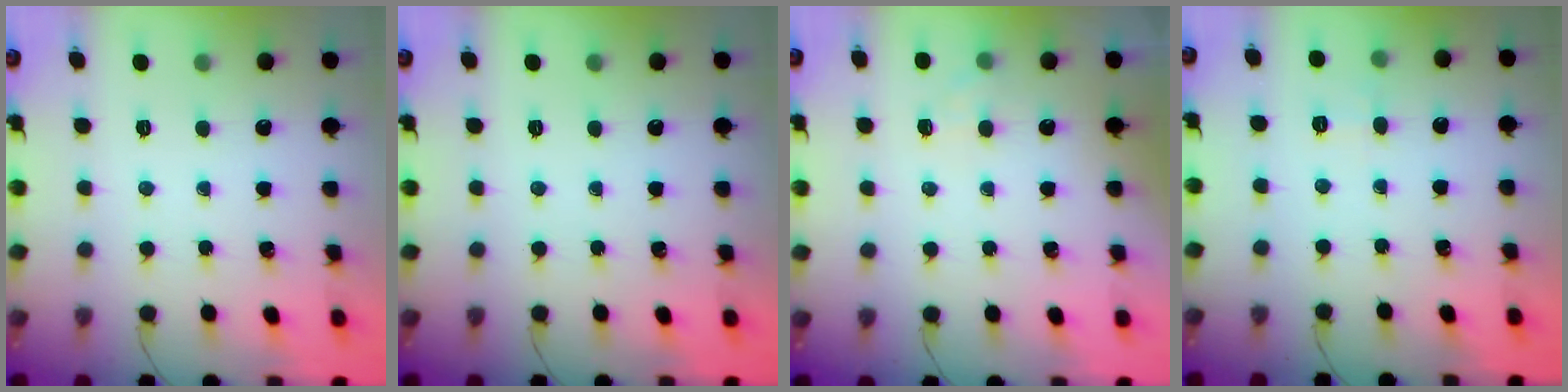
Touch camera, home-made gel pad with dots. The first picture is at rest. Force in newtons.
{"total": 0.0}
{"total": 5.2, "press": 4.9, "slide": 1.7}
{"total": 4.7, "press": 4.5, "slide": 1.4}